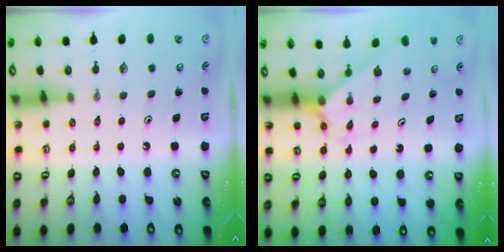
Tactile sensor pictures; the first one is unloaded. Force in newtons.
{"total": 2.1, "press": 2.1, "slide": 0.2}